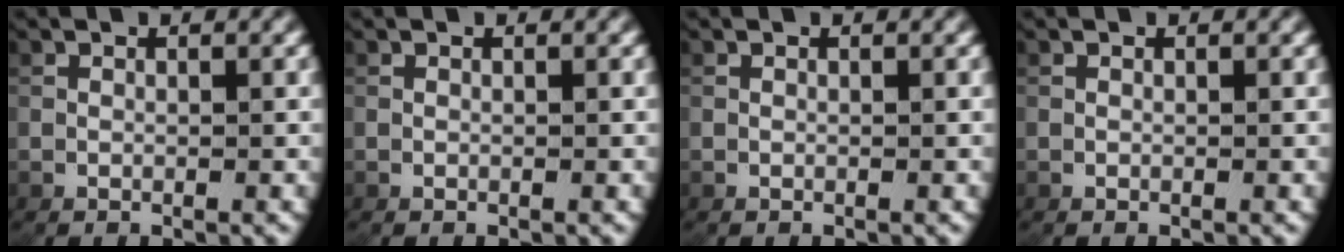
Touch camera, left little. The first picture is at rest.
{"total": 0.0}
{"total": 0.0}
{"total": 0.0}